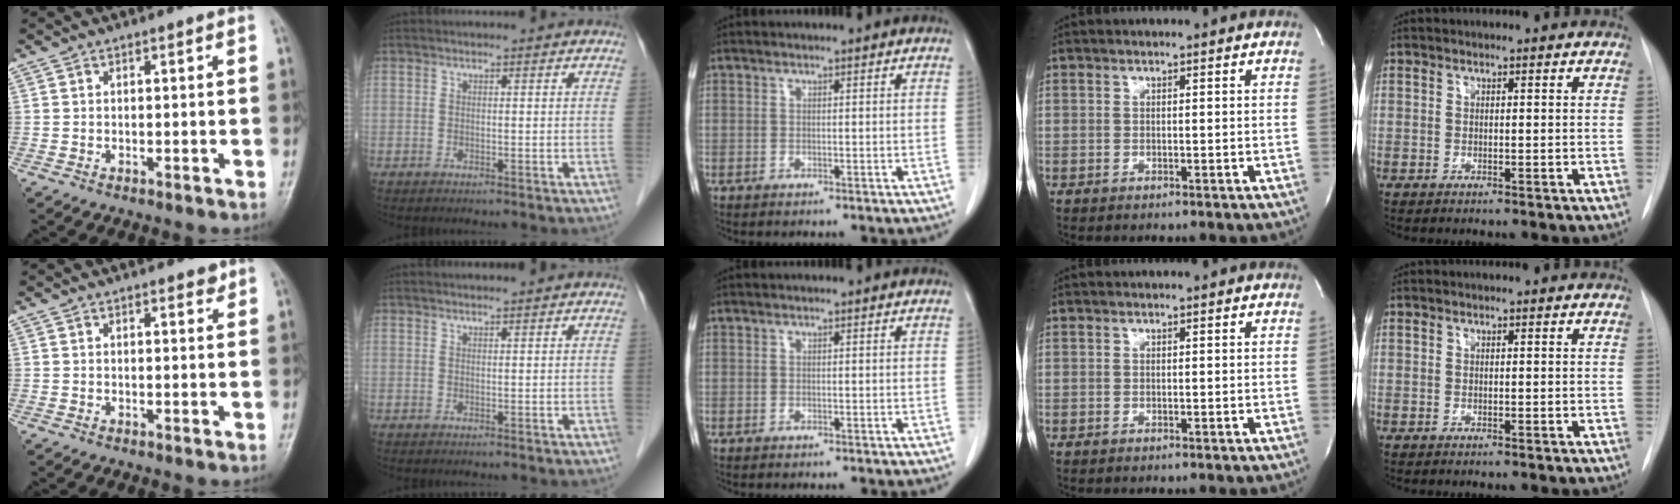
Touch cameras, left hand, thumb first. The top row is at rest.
{"thumb": {"total": 1.5, "force": [1.2, 0.5, 0.8], "torque": [-0.007, -0.007, 0.015]}, "index": {"total": 1.2, "force": [1.1, -0.1, 0.5], "torque": [-0.007, 0.008, 0.021]}}